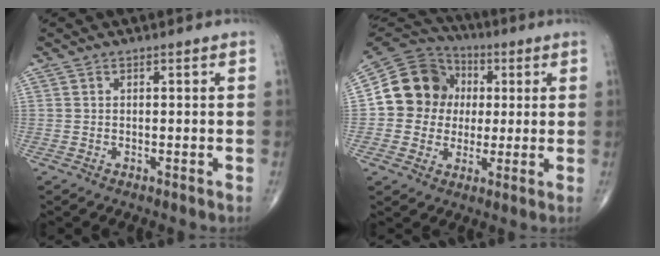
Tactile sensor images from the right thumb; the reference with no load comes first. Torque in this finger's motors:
{"motor_torque": [-0.88, 0.98, 0.52, -0.30, 0.07]}